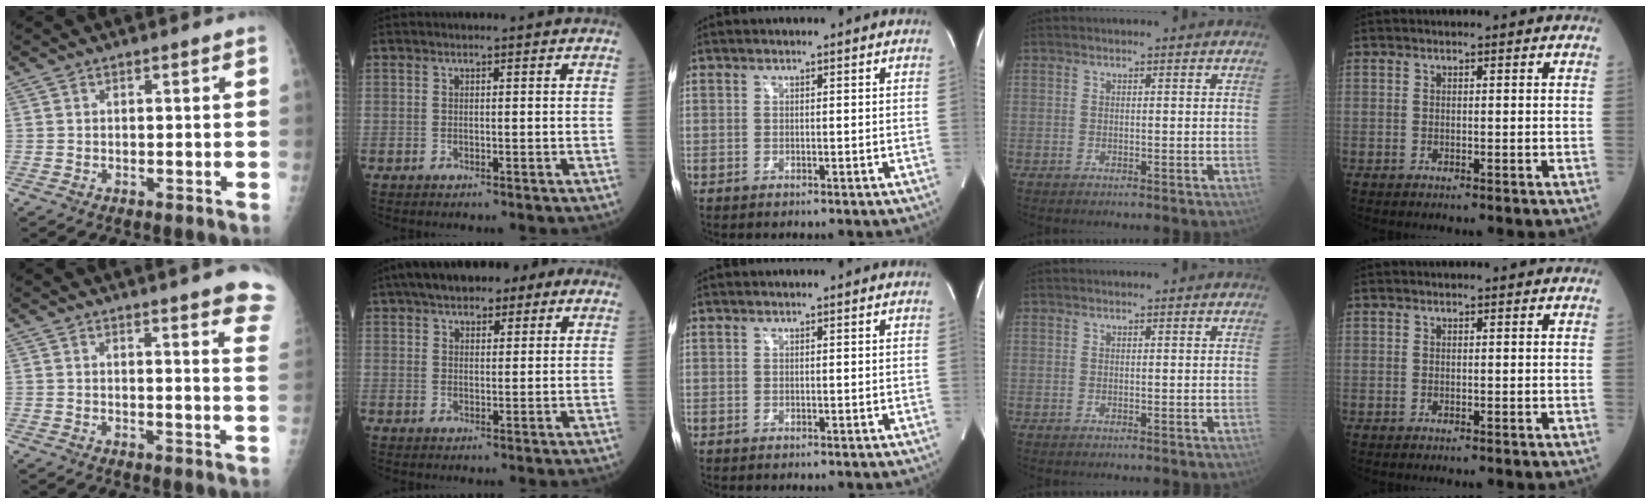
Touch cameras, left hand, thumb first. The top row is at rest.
{"thumb": {"total": 14.1, "force": [11.2, 1.9, 8.3], "torque": [-0.077, -0.055, 0.113]}, "index": {"total": 11.9, "force": [7.3, 4.6, 8.1], "torque": [-0.121, 0.038, 0.102]}}